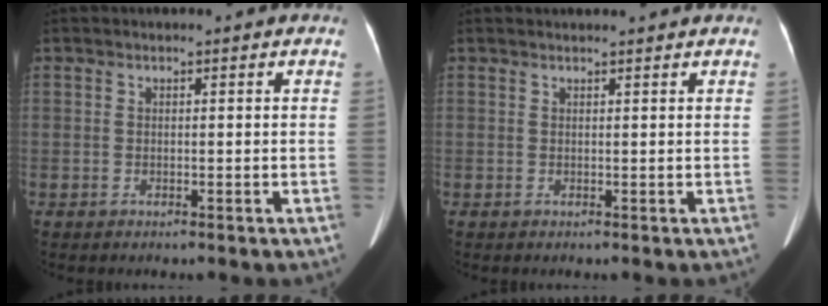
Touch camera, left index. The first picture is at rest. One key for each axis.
{"total": 3.5, "fx": 3.4, "fy": 0.2, "fz": 0.7, "tx": -0.010, "ty": 0.024, "tz": 0.042}